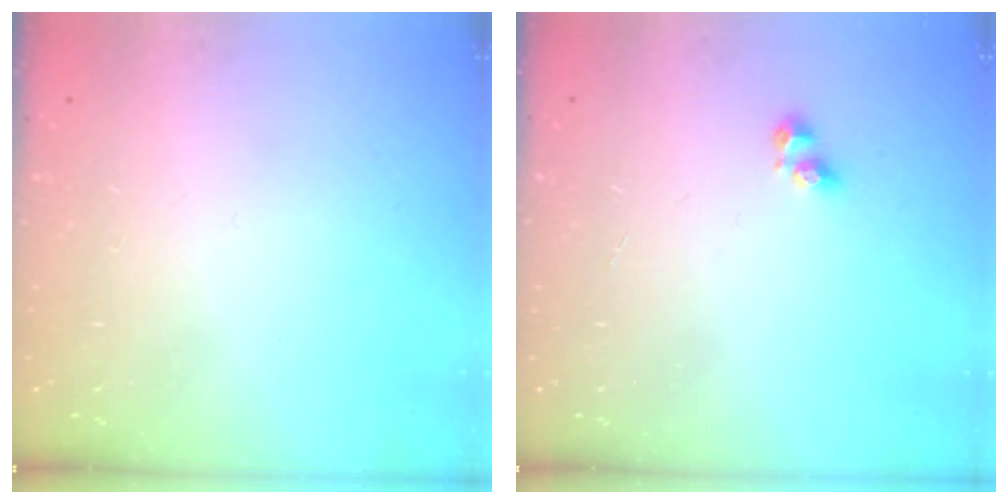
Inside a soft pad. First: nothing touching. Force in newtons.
{"total": 3.3, "press": 3.1, "slide": 1.2}